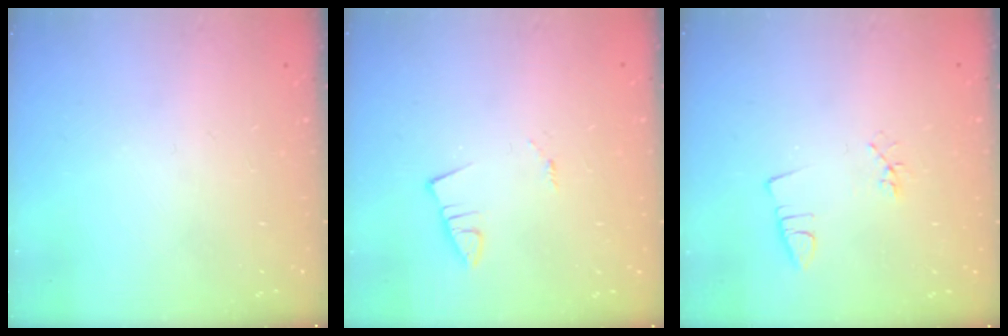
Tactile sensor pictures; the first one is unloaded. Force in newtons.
{"total": 1.0, "press": 1.0, "slide": 0.1}
{"total": 2.4, "press": 1.9, "slide": 1.5}